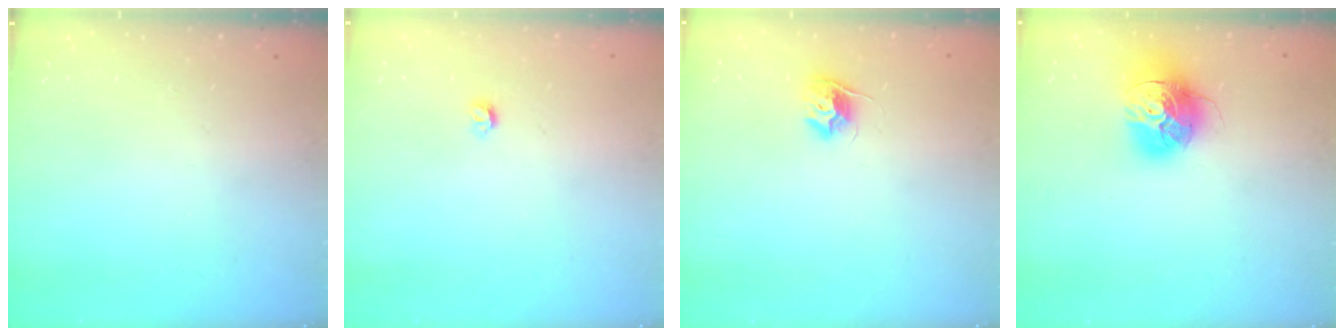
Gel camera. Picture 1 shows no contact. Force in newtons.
{"total": 3.5, "press": 3.5, "slide": 0.5}
{"total": 8.3, "press": 8.2, "slide": 0.6}
{"total": 17.1, "press": 17.0, "slide": 1.5}